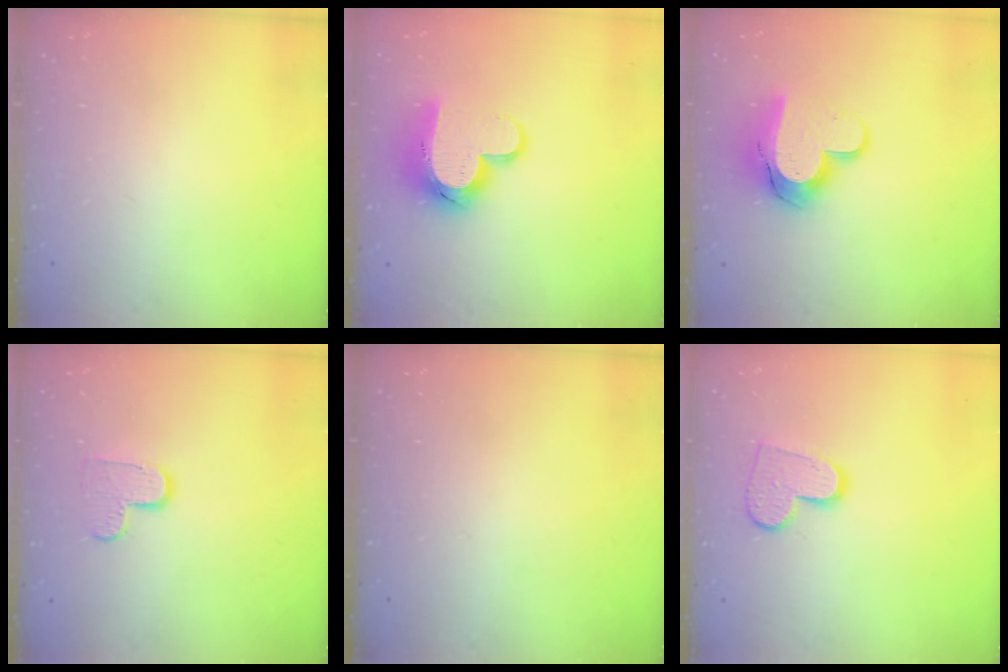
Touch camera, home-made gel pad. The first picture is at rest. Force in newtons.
{"total": 13.1, "press": 13.0, "slide": 1.3}
{"total": 13.3, "press": 13.3, "slide": 1.1}
{"total": 6.8, "press": 6.8, "slide": 0.2}
{"total": 0.0}
{"total": 10.8, "press": 10.7, "slide": 0.9}